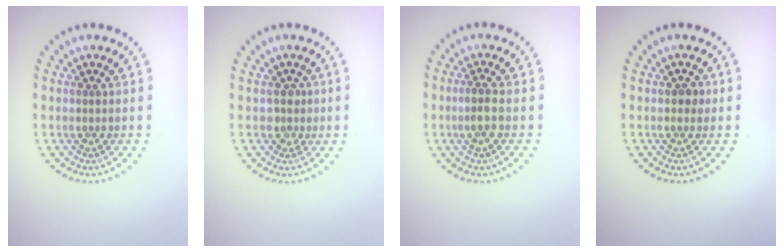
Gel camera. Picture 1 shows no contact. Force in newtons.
{"total": 1.3, "press": 1.0, "slide": 0.7}
{"total": 1.7, "press": 1.5, "slide": 0.8}
{"total": 1.1, "press": 1.1, "slide": 0.0}